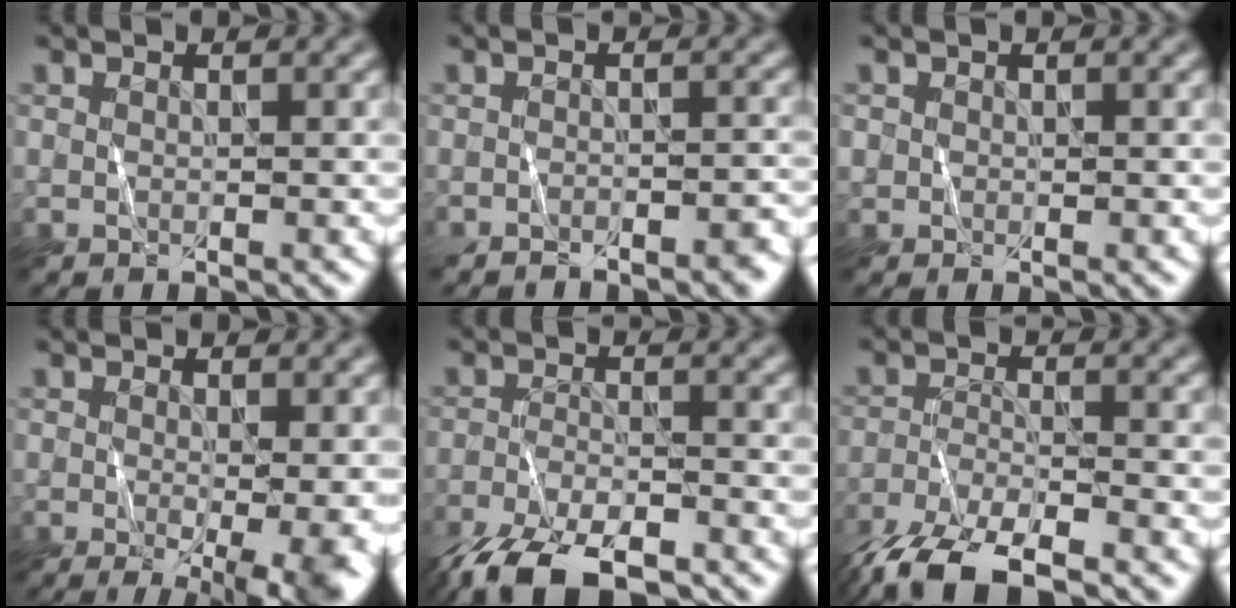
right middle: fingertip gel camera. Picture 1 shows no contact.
{"total": 2.2, "force": [-2.1, 0.2, 0.6], "torque": [0.000, 0.002, -0.034]}
{"total": 0.6, "force": [-0.1, 0.5, -0.1], "torque": [0.008, -0.001, -0.001]}
{"total": 6.2, "force": [-1.1, 1.6, 5.9], "torque": [-0.064, -0.011, -0.006]}
{"total": 8.4, "force": [-6.9, 2.5, 4.1], "torque": [-0.073, -0.014, -0.123]}
{"total": 6.2, "force": [-5.3, 1.3, 3.0], "torque": [-0.053, -0.006, -0.103]}